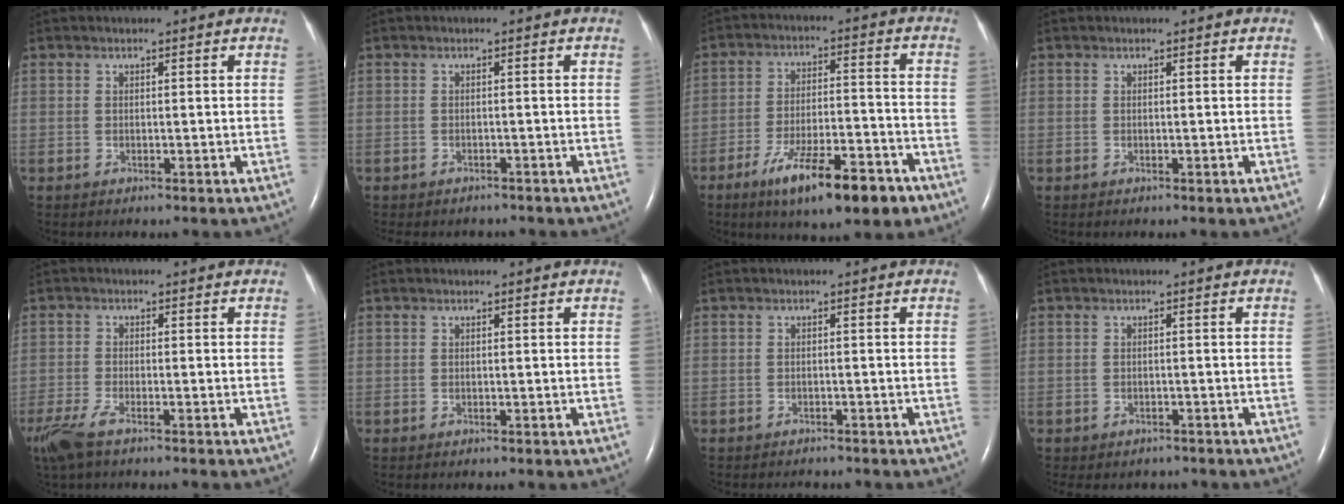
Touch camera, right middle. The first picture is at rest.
{"total": 4.8, "force": [-4.2, 2.0, 1.2], "torque": [-0.014, 0.003, -0.048]}
{"total": 13.5, "force": [-8.4, 3.1, 10.2], "torque": [-0.165, -0.006, -0.129]}
{"total": 0.0}
{"total": 5.7, "force": [-4.0, 1.0, 3.8], "torque": [-0.087, -0.017, -0.076]}
{"total": 0.0}
{"total": 2.7, "force": [-2.5, 0.7, 0.6], "torque": [-0.009, -0.005, -0.029]}
{"total": 4.1, "force": [-3.5, 2.0, 0.7], "torque": [-0.008, 0.007, -0.040]}